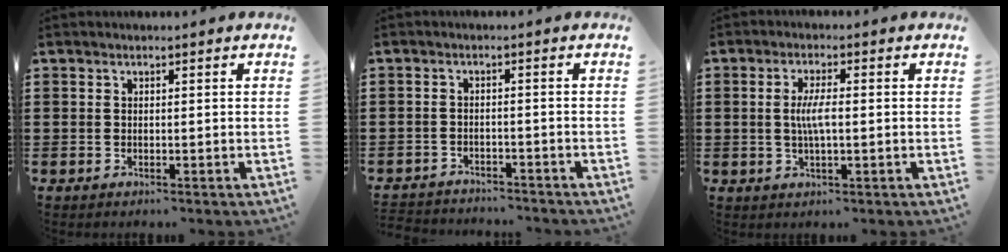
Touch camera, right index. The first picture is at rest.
{"total": 2.4, "force": [-2.4, 0.2, -0.2], "torque": [-0.005, 0.000, -0.053]}
{"total": 4.3, "force": [-0.1, 1.0, 4.2], "torque": [-0.090, -0.006, -0.008]}